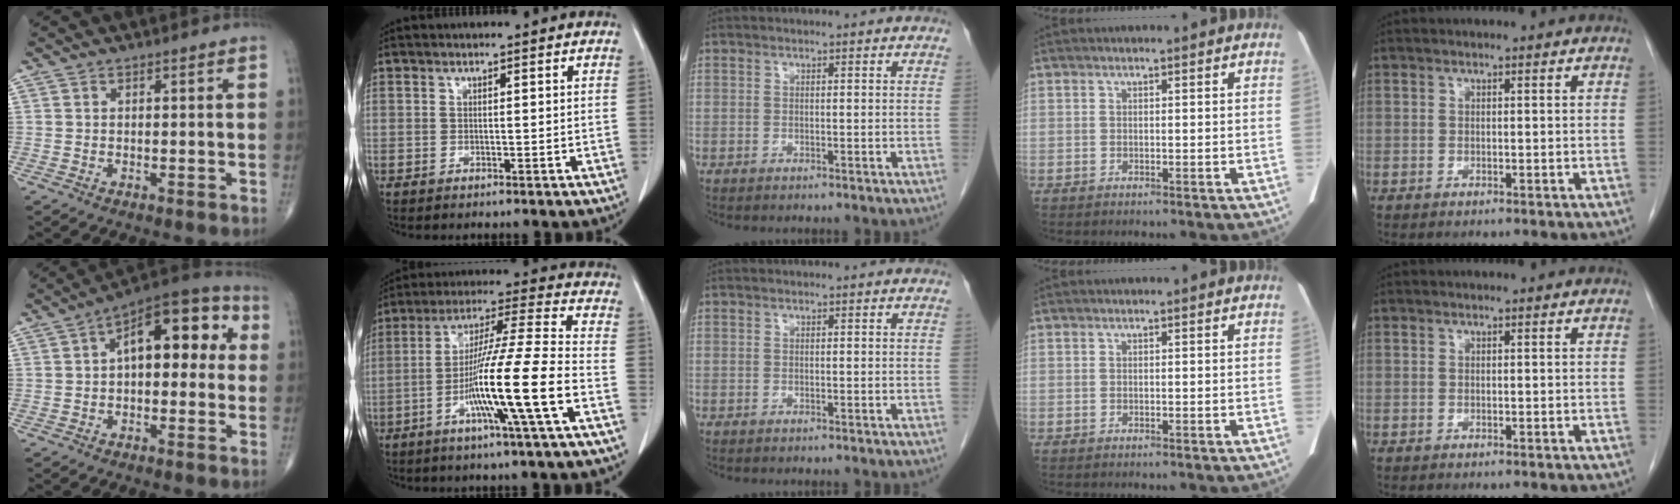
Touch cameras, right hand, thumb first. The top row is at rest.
{"thumb": {"total": 15.5, "force": [2.6, 7.9, 13.0], "torque": [-0.151, 0.042, 0.028]}, "index": {"total": 14.8, "force": [-5.3, -1.5, 13.8], "torque": [-0.251, -0.006, -0.100]}}